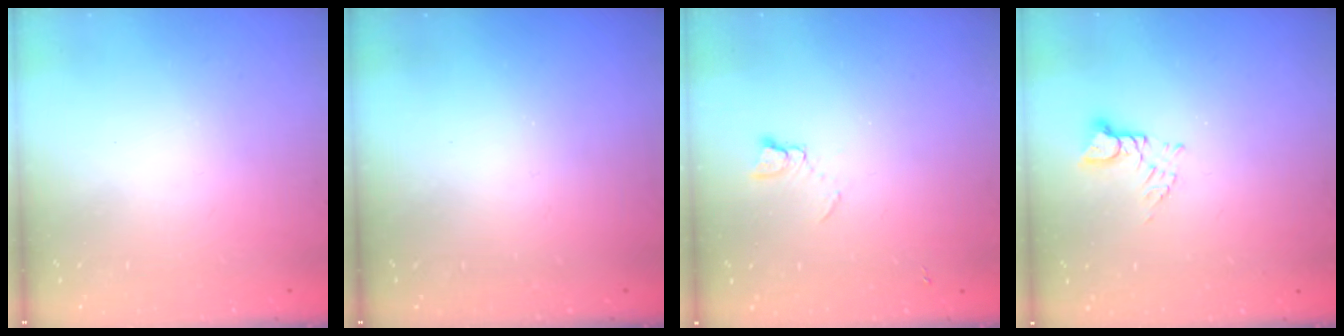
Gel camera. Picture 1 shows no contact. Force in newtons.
{"total": 0.0}
{"total": 3.3, "press": 3.3, "slide": 0.5}
{"total": 2.8, "press": 2.8, "slide": 0.5}